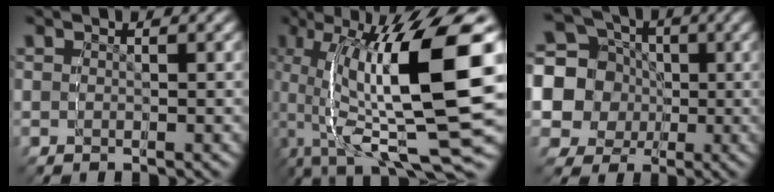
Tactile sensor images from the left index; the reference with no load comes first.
{"total": 12.0, "force": [2.0, 4.2, 11.1], "torque": [-0.186, 0.035, 0.030]}
{"total": 14.2, "force": [0.2, 12.5, 6.6], "torque": [-0.140, -0.043, 0.007]}